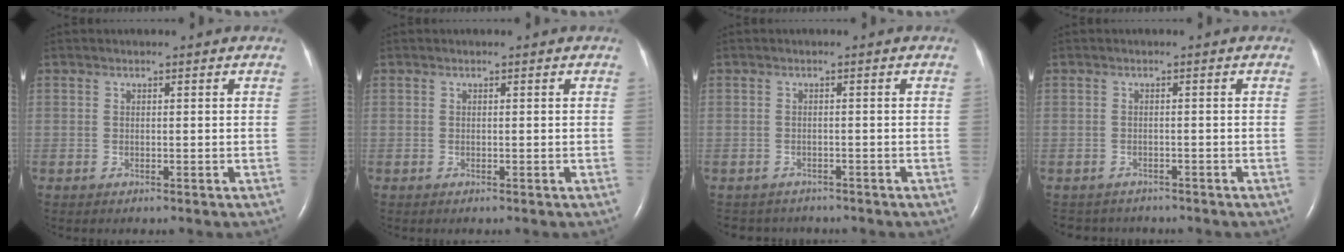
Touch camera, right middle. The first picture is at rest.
{"total": 0.0}
{"total": 3.8, "force": [-3.5, 1.5, 0.0], "torque": [-0.003, 0.000, -0.047]}
{"total": 4.1, "force": [-3.8, 1.6, 0.2], "torque": [-0.003, -0.001, -0.051]}